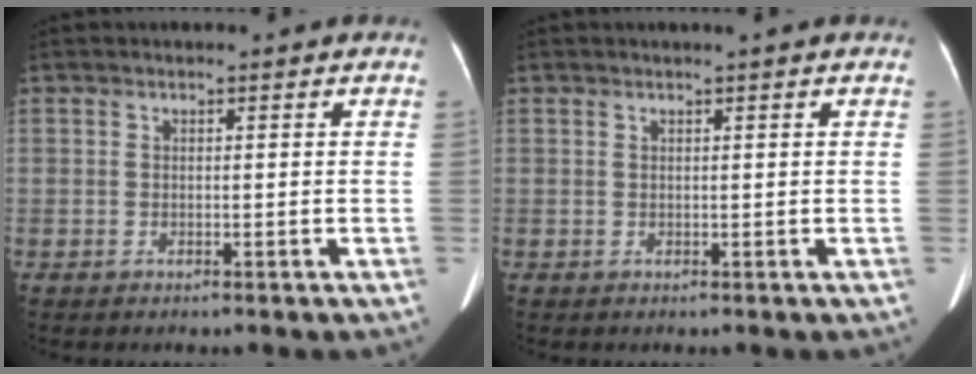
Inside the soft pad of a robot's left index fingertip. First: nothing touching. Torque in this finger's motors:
{"motor_torque": [-0.22, 0.14, -0.09, 0.01]}